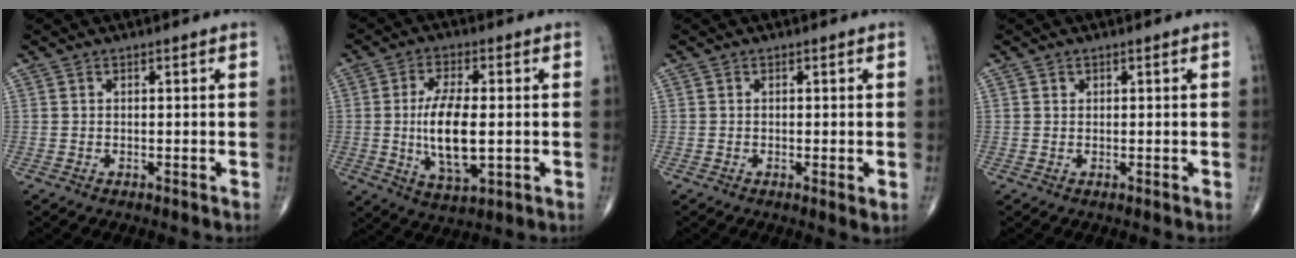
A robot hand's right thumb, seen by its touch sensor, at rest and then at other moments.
{"total": 11.8, "force": [-0.7, 5.1, 10.5], "torque": [-0.193, -0.012, -0.006]}
{"total": 1.7, "force": [-0.2, 0.2, 1.6], "torque": [-0.031, -0.008, -0.005]}
{"total": 0.5, "force": [0.3, 0.4, 0.1], "torque": [0.003, 0.000, 0.003]}